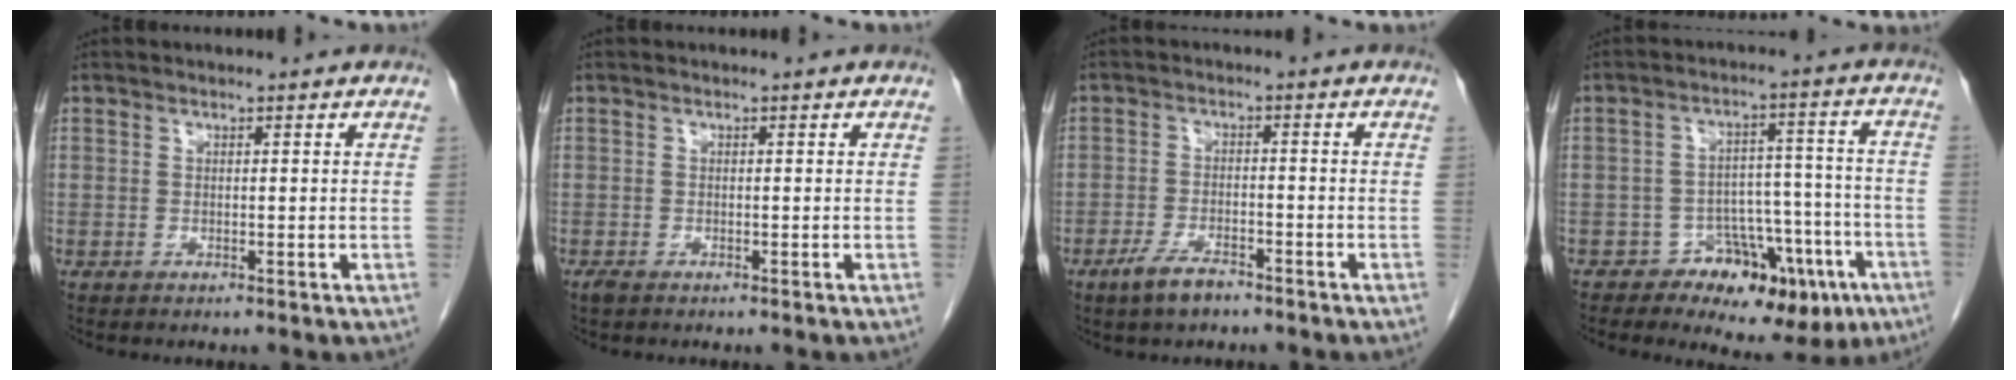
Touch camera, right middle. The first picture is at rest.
{"total": 1.0, "force": [-0.7, 0.4, 0.6], "torque": [-0.017, -0.004, -0.012]}
{"total": 4.4, "force": [-3.3, 1.2, 2.6], "torque": [-0.062, -0.004, -0.059]}
{"total": 11.6, "force": [-6.8, 6.3, 6.9], "torque": [-0.062, 0.033, -0.089]}